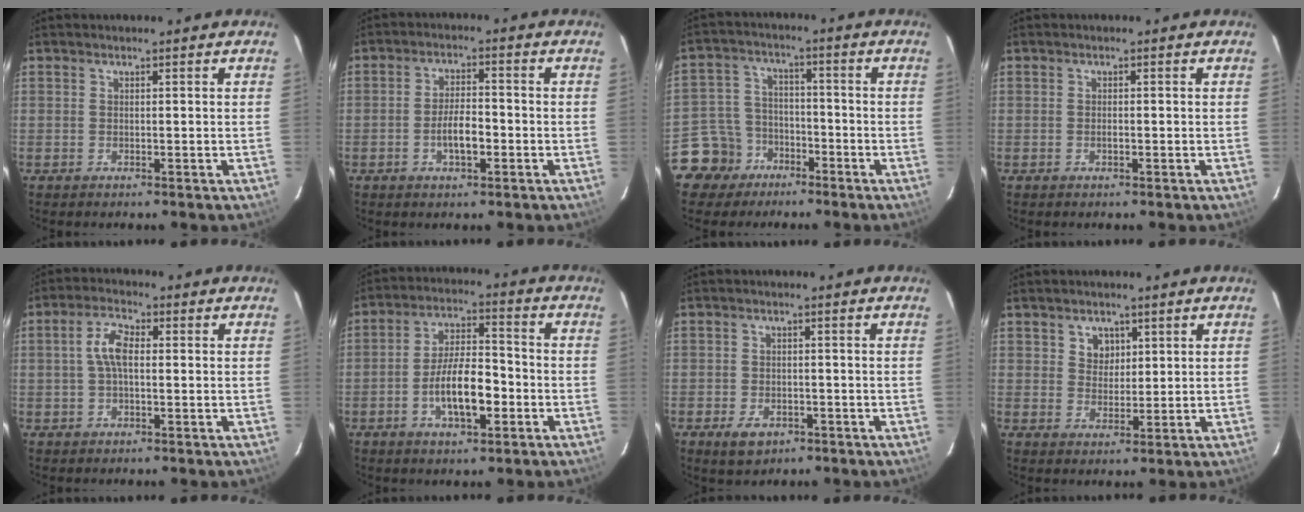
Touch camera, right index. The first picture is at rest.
{"total": 5.4, "force": [-2.0, 2.0, 4.6], "torque": [-0.088, 0.002, -0.030]}
{"total": 8.6, "force": [-5.4, 6.7, 0.7], "torque": [-0.037, 0.033, -0.092]}
{"total": 0.7, "force": [-0.3, 0.3, 0.5], "torque": [-0.009, -0.001, -0.005]}
{"total": 5.1, "force": [0.1, 2.4, 4.5], "torque": [-0.093, 0.013, 0.002]}
{"total": 10.4, "force": [-3.6, 3.9, 9.0], "torque": [-0.170, 0.005, -0.058]}
{"total": 4.8, "force": [-2.7, 3.0, 2.6], "torque": [-0.062, -0.004, -0.040]}
{"total": 3.9, "force": [1.7, 3.3, 1.0], "torque": [-0.010, 0.007, 0.033]}